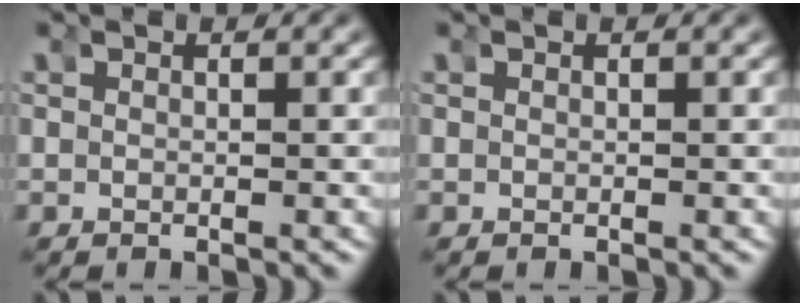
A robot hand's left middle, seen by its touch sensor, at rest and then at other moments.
{"total": 0.0}